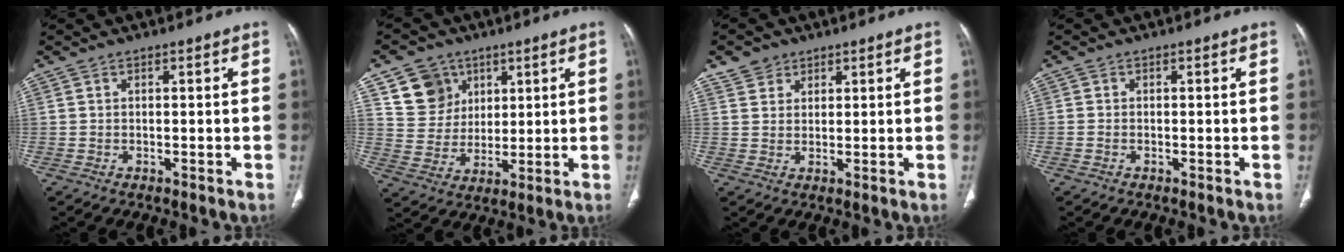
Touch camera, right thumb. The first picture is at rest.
{"total": 9.8, "force": [4.9, 8.1, 2.4], "torque": [-0.006, -0.021, 0.101]}
{"total": 3.6, "force": [2.4, 2.7, 0.5], "torque": [0.008, -0.009, 0.041]}
{"total": 0.7, "force": [-0.2, 0.5, 0.3], "torque": [-0.008, 0.001, -0.004]}